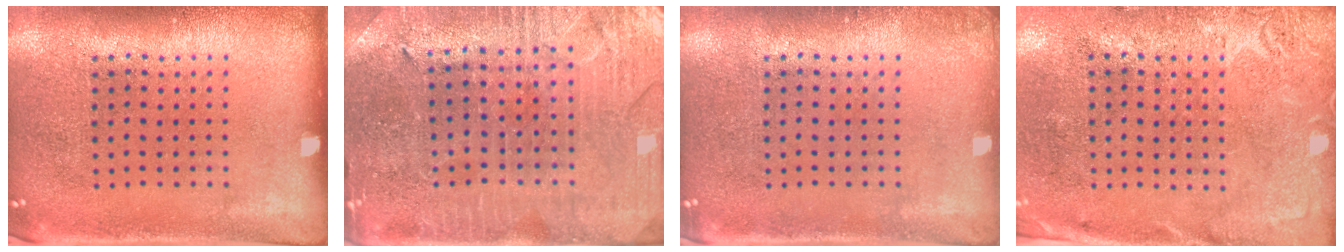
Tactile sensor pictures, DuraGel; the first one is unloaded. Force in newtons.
{"total": 1.8, "press": 1.8, "slide": 0.4}
{"total": 0.6, "press": 0.6, "slide": 0.2}
{"total": 2.8, "press": 2.2, "slide": 1.7}